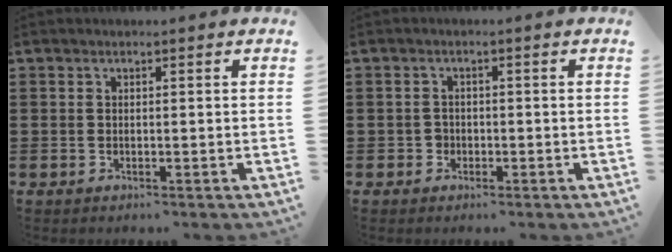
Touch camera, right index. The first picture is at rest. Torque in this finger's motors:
{"motor_torque": [0.05, 0.11, 0.00, 0.01]}